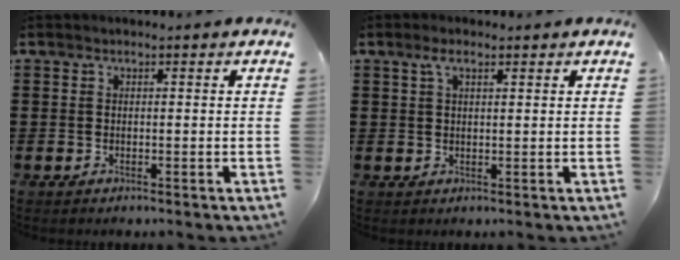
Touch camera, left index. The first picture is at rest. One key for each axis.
{"total": 2.5, "fx": 1.4, "fy": 0.8, "fz": 2.0, "tx": -0.041, "ty": 0.006, "tz": 0.024}